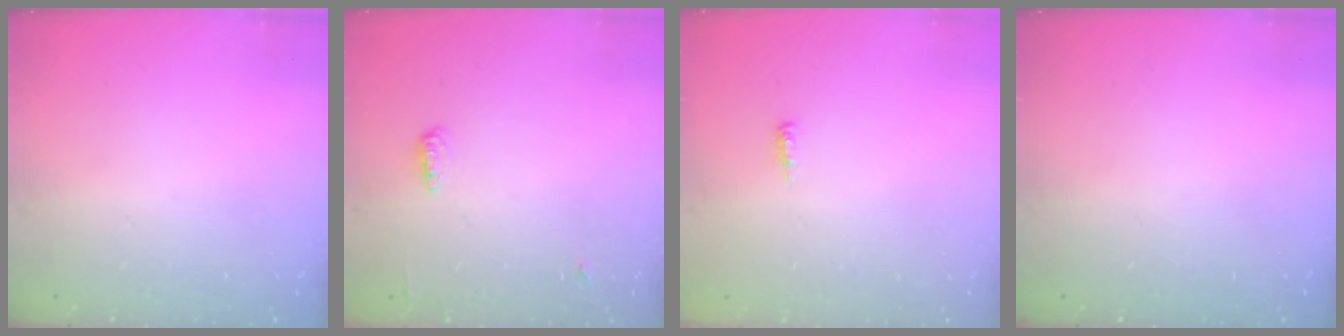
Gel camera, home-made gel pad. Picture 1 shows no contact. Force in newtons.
{"total": 5.5, "press": 5.4, "slide": 1.0}
{"total": 4.9, "press": 4.9, "slide": 0.5}
{"total": 0.0}